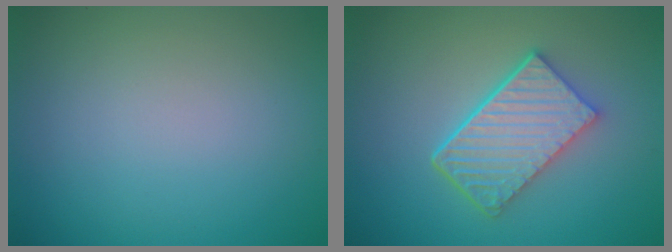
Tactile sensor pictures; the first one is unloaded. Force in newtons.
{"total": 5.7, "press": 4.2, "slide": 3.9}